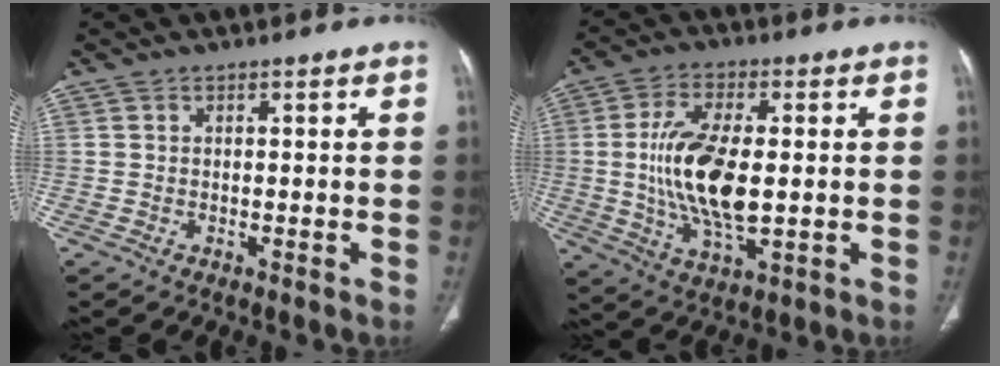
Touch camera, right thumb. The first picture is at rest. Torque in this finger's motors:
{"motor_torque": [1.31, 3.09, 1.39, -0.37, 0.53]}